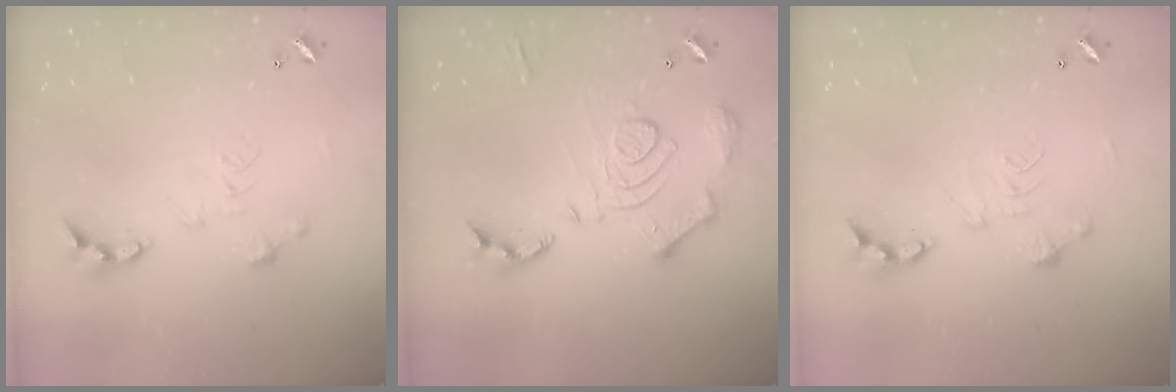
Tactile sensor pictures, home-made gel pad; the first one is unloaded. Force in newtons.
{"total": 16.6, "press": 16.6, "slide": 1.7}
{"total": 0.0}